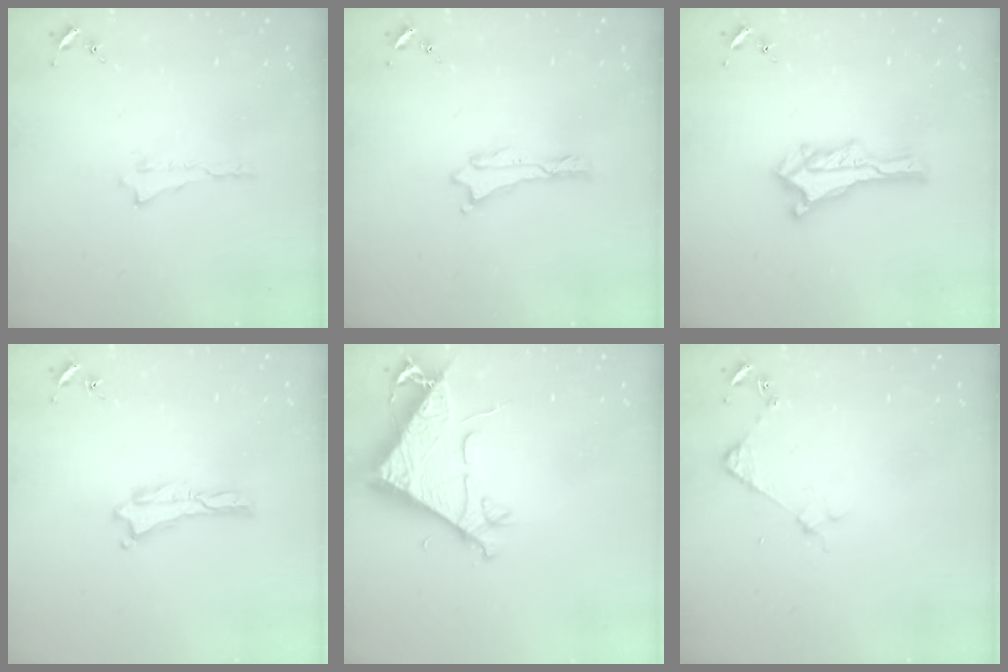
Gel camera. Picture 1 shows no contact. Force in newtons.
{"total": 0.0}
{"total": 0.6, "press": 0.5, "slide": 0.2}
{"total": 0.0}
{"total": 8.0, "press": 8.0, "slide": 0.7}
{"total": 3.7, "press": 3.7, "slide": 0.2}